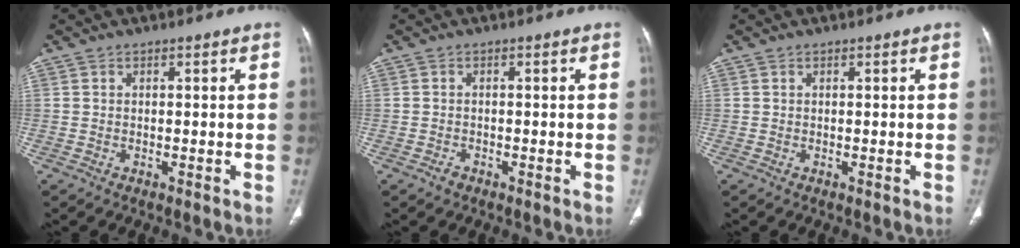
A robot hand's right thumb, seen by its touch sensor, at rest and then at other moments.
{"total": 1.2, "force": [-0.8, 0.8, 0.4], "torque": [-0.009, 0.003, -0.015]}
{"total": 0.0}